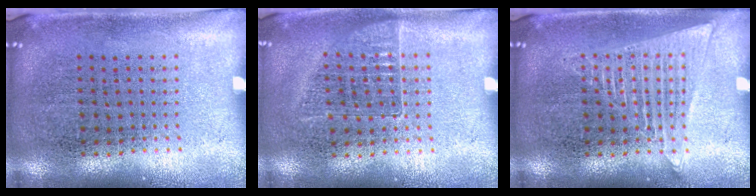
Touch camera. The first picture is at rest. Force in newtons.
{"total": 0.9, "press": 0.9, "slide": 0.1}
{"total": 2.2, "press": 2.2, "slide": 0.2}